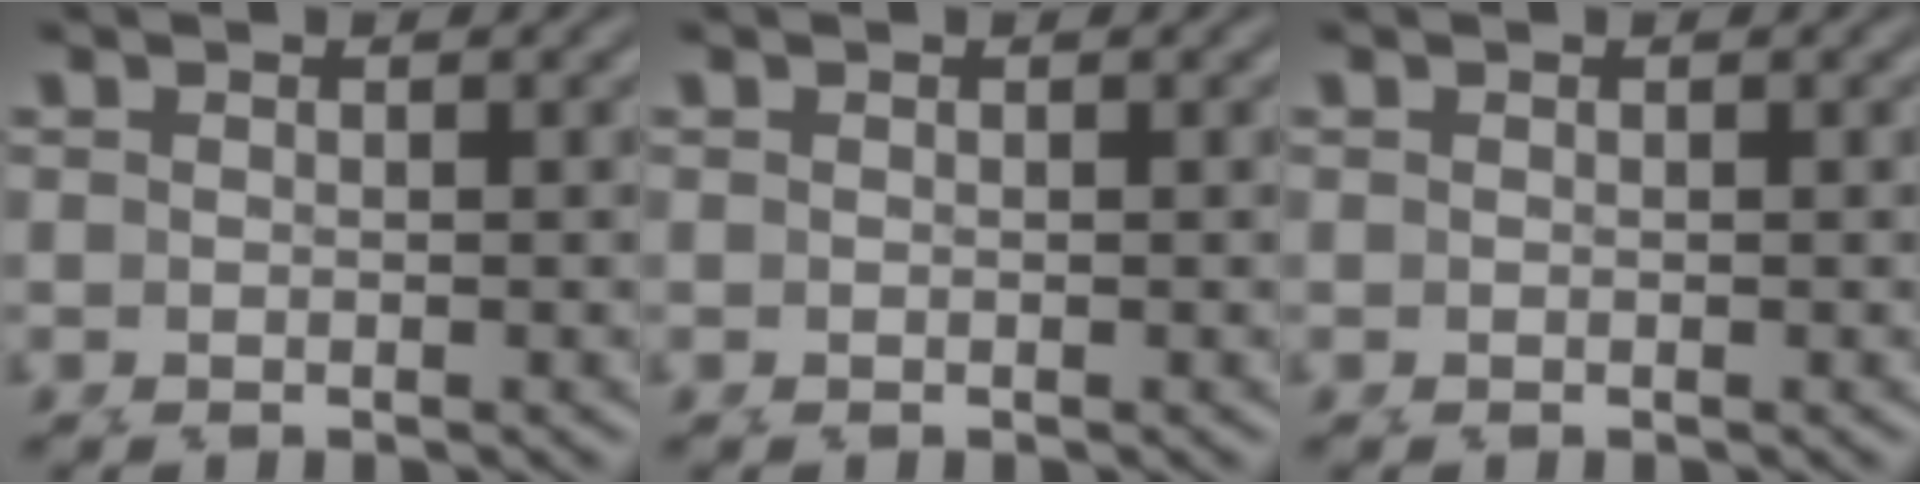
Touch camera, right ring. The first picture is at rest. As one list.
[{"total": 0.0}, {"total": 0.0}]